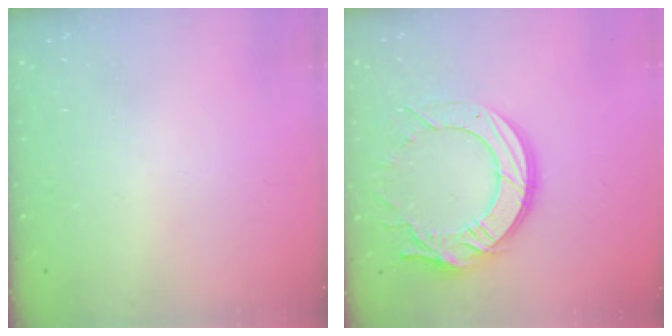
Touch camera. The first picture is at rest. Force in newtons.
{"total": 17.4, "press": 17.3, "slide": 1.7}